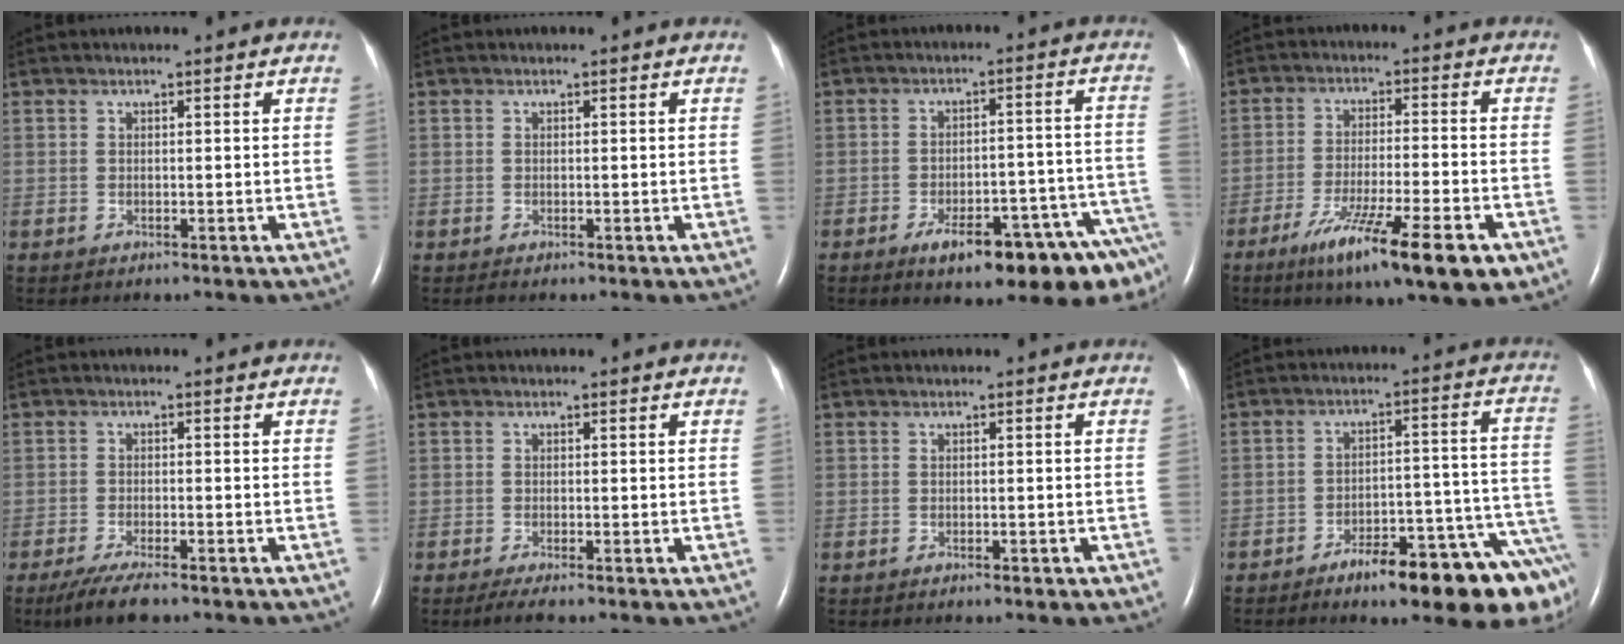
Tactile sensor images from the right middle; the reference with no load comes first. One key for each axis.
{"total": 0.0}
{"total": 15.6, "fx": -10.8, "fy": 2.8, "fz": 10.9, "tx": -0.071, "ty": 0.035, "tz": -0.145}
{"total": 14.3, "fx": -8.1, "fy": 1.4, "fz": 11.8, "tx": -0.178, "ty": -0.032, "tz": -0.127}
{"total": 5.5, "fx": -4.0, "fy": 0.8, "fz": 3.7, "tx": -0.073, "ty": -0.015, "tz": -0.066}
{"total": 1.7, "fx": -1.2, "fy": 0.0, "fz": 1.2, "tx": -0.032, "ty": -0.008, "tz": -0.027}
{"total": 1.1, "fx": -0.6, "fy": 0.4, "fz": 0.8, "tx": -0.015, "ty": 0.000, "tz": -0.006}
{"total": 17.3, "fx": -11.9, "fy": 3.1, "fz": 12.2, "tx": -0.071, "ty": 0.042, "tz": -0.163}